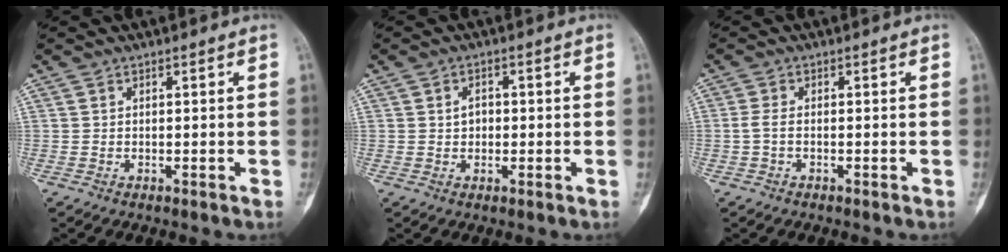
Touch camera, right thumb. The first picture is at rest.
{"total": 2.3, "force": [0.2, 1.8, 1.5], "torque": [-0.015, 0.004, 0.002]}
{"total": 1.8, "force": [-0.4, 0.8, 1.6], "torque": [-0.037, 0.001, -0.009]}